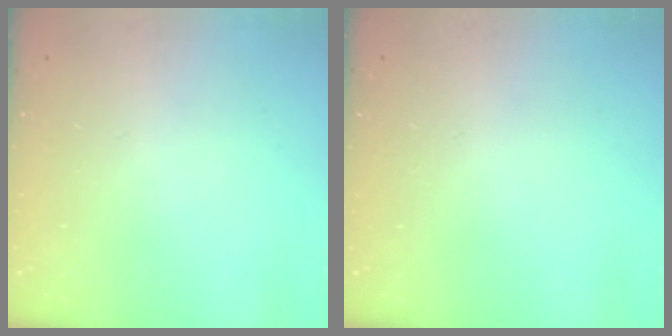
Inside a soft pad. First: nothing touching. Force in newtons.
{"total": 0.0}